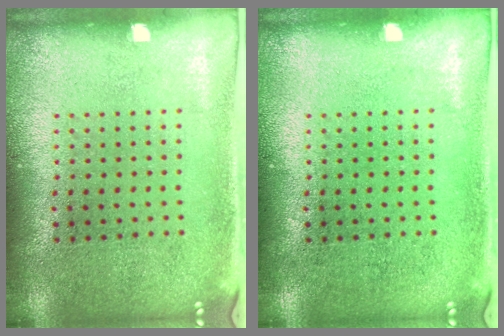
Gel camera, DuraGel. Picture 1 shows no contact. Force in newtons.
{"total": 0.0}